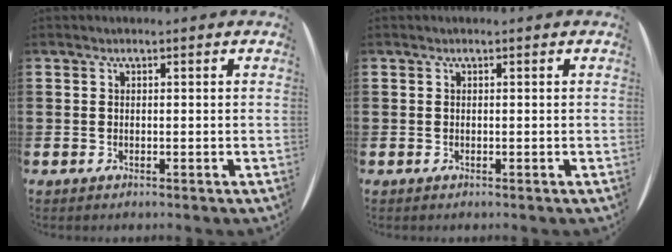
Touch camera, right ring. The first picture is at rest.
{"total": 0.0}